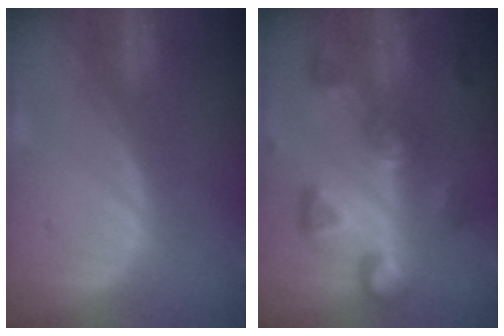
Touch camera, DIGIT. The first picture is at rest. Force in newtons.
{"total": 8.4, "press": 8.4, "slide": 0.7}